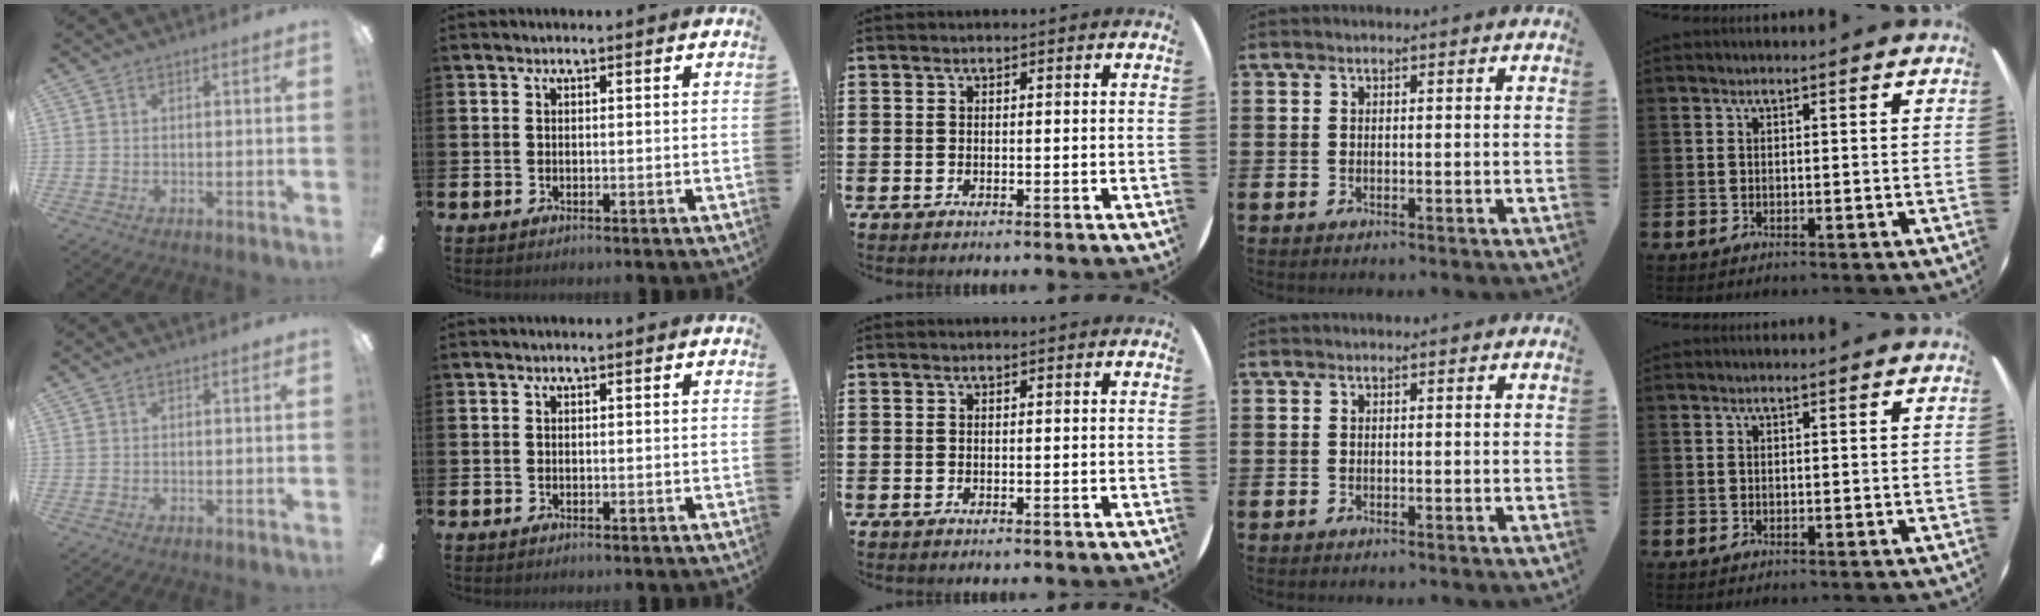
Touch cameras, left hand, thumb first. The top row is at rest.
{}